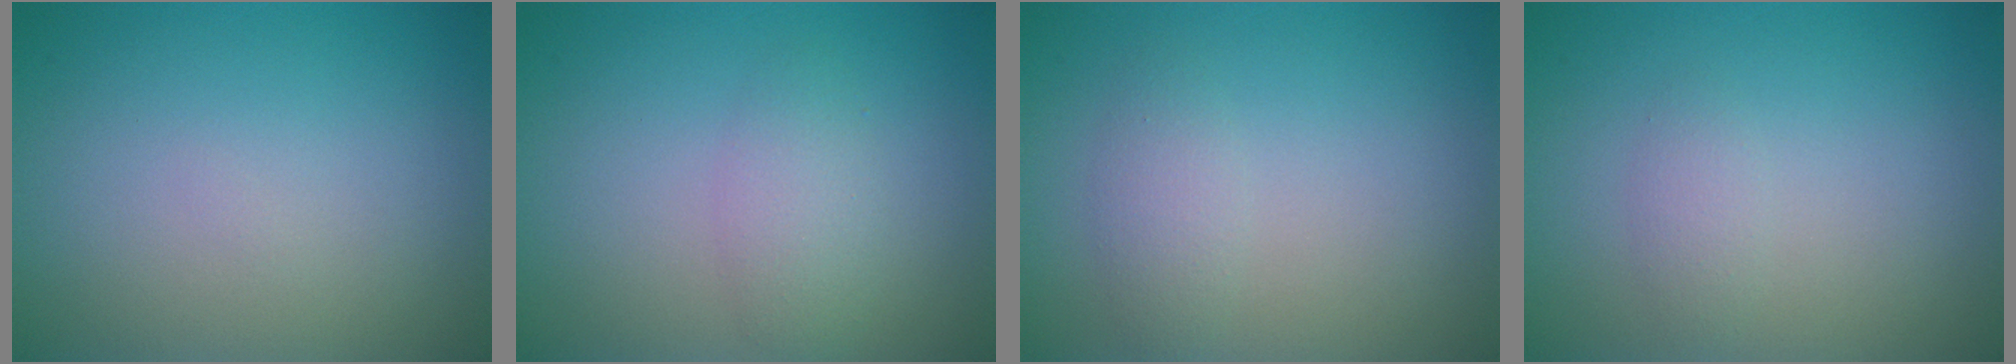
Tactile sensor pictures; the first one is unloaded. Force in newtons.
{"total": 2.1, "press": 2.1, "slide": 0.0}
{"total": 1.6, "press": 1.6, "slide": 0.0}
{"total": 1.1, "press": 1.1, "slide": 0.0}